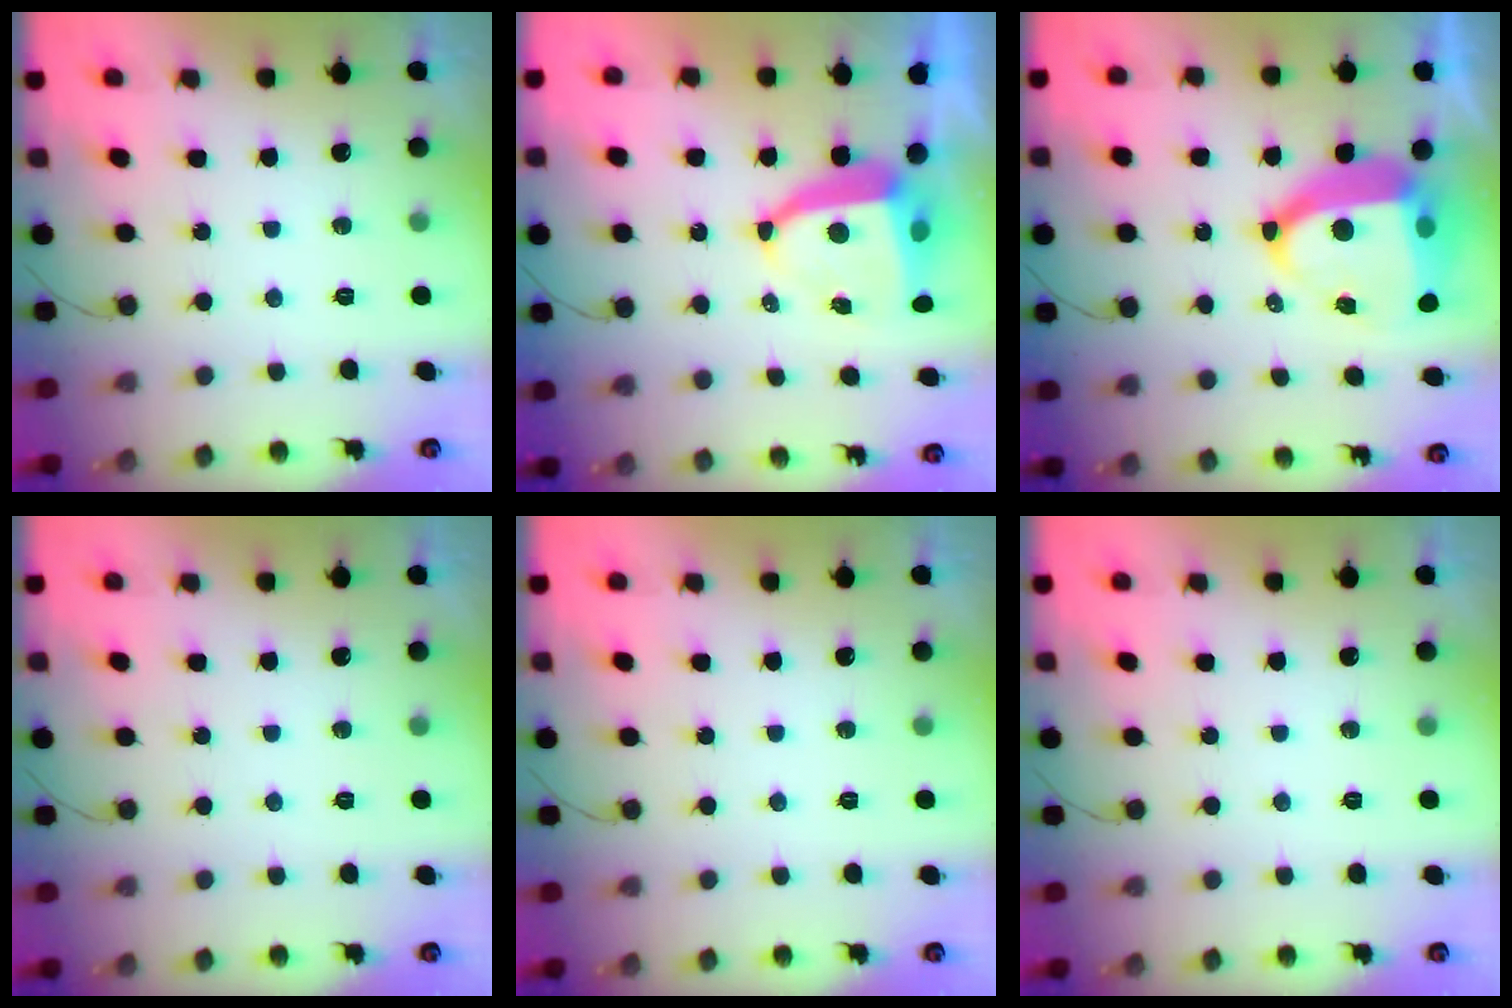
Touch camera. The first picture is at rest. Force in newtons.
{"total": 8.2, "press": 8.2, "slide": 0.9}
{"total": 15.4, "press": 15.3, "slide": 1.8}
{"total": 0.0}
{"total": 0.0}
{"total": 0.0}